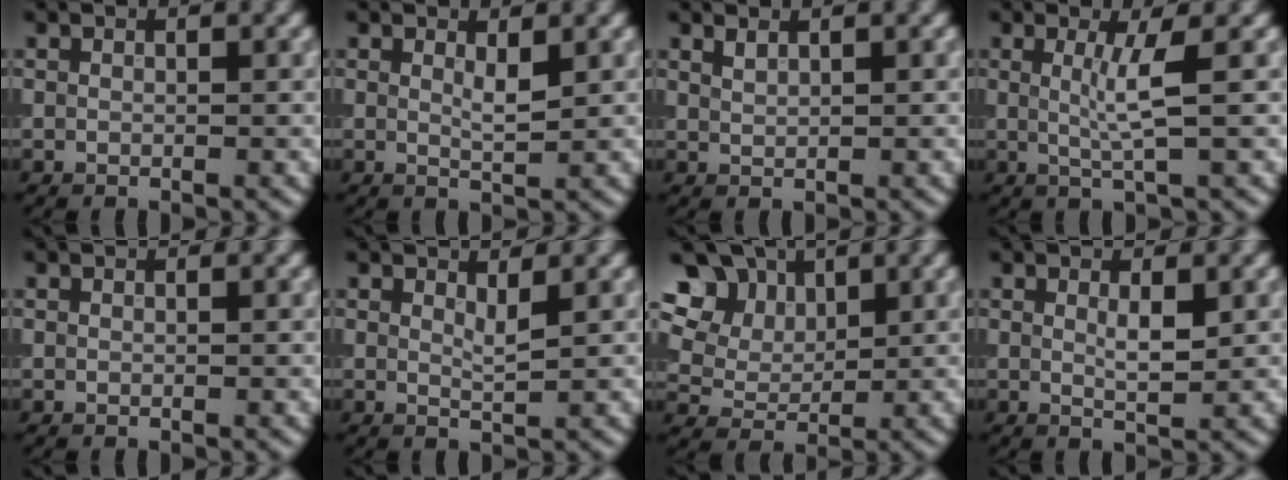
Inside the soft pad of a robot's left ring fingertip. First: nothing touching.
{"total": 1.4, "force": [0.6, 0.2, 1.2], "torque": [-0.023, -0.005, 0.010]}
{"total": 0.5, "force": [0.5, 0.0, 0.2], "torque": [-0.004, 0.000, 0.012]}
{"total": 3.0, "force": [0.4, 0.5, 2.9], "torque": [-0.053, -0.003, 0.006]}
{"total": 0.0}
{"total": 1.2, "force": [0.7, 0.2, 1.0], "torque": [-0.019, -0.005, 0.011]}
{"total": 14.6, "force": [6.9, 10.9, 6.8], "torque": [-0.166, 0.041, 0.116]}
{"total": 1.7, "force": [0.6, 0.3, 1.5], "torque": [-0.027, -0.003, 0.010]}